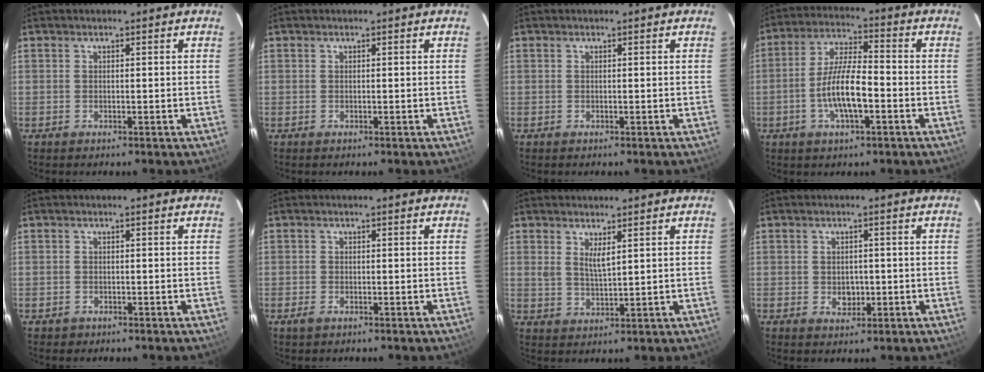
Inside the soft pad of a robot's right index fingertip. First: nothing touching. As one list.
[{"total": 0.0}, {"total": 0.0}, {"total": 9.9, "force": [-3.2, 2.6, 9.1], "torque": [-0.181, 0.003, -0.059]}, {"total": 1.3, "force": [-0.8, 1.0, 0.1], "torque": [-0.004, 0.003, -0.008]}, {"total": 1.5, "force": [-1.0, 0.8, 0.8], "torque": [-0.017, -0.002, -0.019]}, {"total": 3.2, "force": [1.7, 0.8, 2.6], "torque": [-0.049, -0.007, 0.033]}, {"total": 3.2, "force": [-0.6, 2.6, 1.7], "torque": [-0.029, 0.001, -0.005]}]